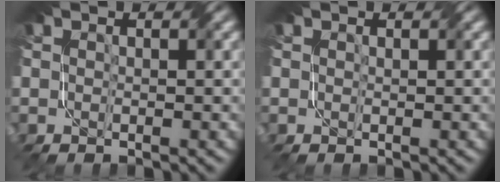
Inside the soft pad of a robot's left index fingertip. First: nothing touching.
{"total": 0.0}